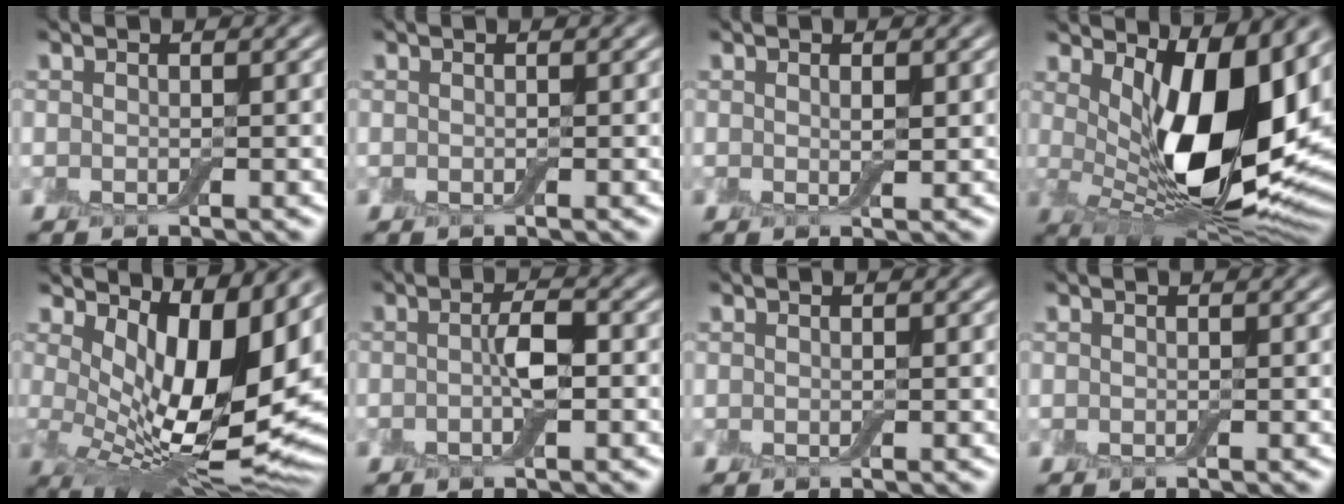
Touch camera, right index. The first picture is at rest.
{"total": 0.0}
{"total": 0.8, "force": [0.3, 0.2, 0.7], "torque": [-0.011, -0.003, 0.006]}
{"total": 12.6, "force": [2.3, 6.1, 10.8], "torque": [-0.153, -0.032, 0.052]}
{"total": 12.0, "force": [3.1, 5.6, 10.2], "torque": [-0.144, -0.025, 0.065]}
{"total": 2.5, "force": [-0.5, 0.7, 2.3], "torque": [-0.044, 0.000, -0.012]}
{"total": 0.0}
{"total": 0.0}